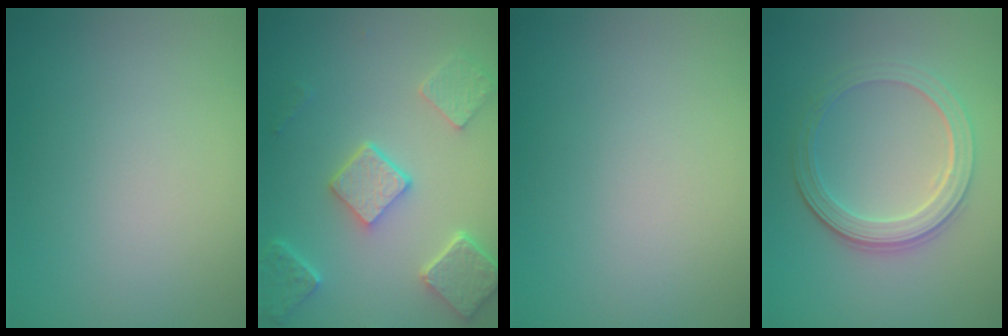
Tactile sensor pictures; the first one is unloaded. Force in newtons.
{"total": 5.4, "press": 4.2, "slide": 3.4}
{"total": 0.0}
{"total": 4.2, "press": 3.5, "slide": 2.3}